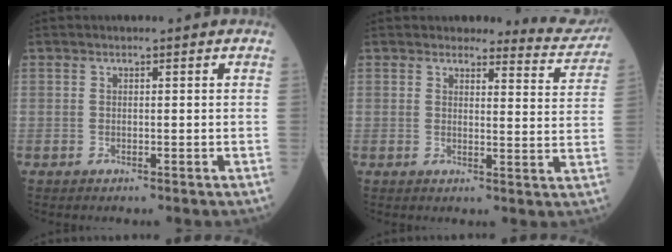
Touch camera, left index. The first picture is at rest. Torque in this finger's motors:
{"motor_torque": [0.49, -0.58, 0.11, 0.00]}